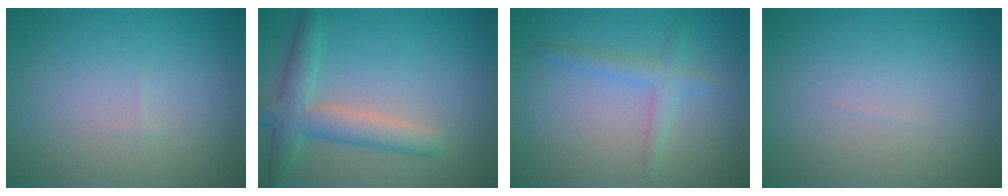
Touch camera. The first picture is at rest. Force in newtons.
{"total": 4.4, "press": 4.4, "slide": 0.2}
{"total": 2.1, "press": 2.1, "slide": 0.1}
{"total": 0.0}